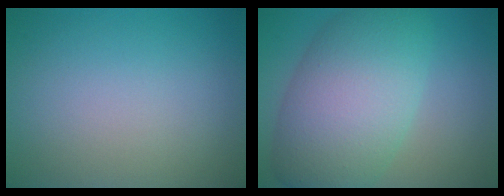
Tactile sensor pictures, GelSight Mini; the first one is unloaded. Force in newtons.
{"total": 10.3, "press": 10.3, "slide": 0.5}